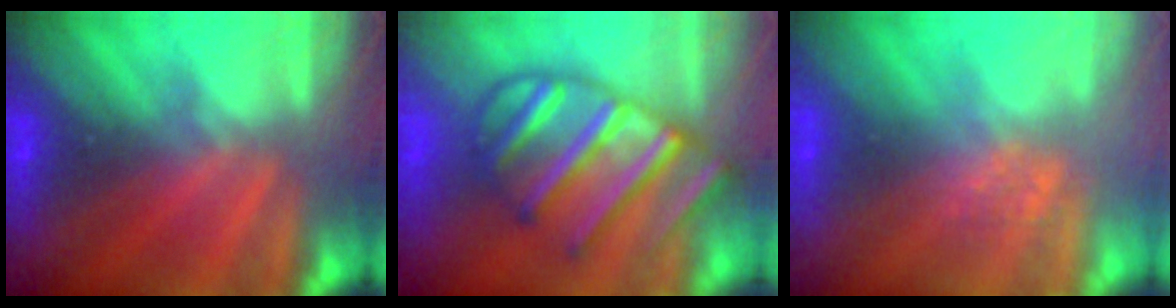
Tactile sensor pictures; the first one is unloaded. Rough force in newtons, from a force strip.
{"total": 7.2}
{"total": 2.6}